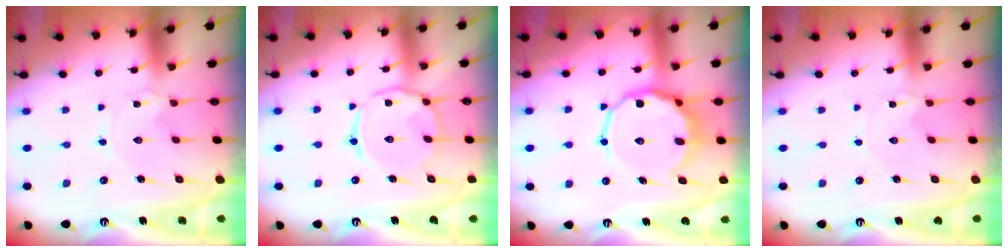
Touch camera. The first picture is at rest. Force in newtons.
{"total": 8.1, "press": 8.1, "slide": 0.6}
{"total": 11.5, "press": 11.2, "slide": 2.5}
{"total": 0.0}